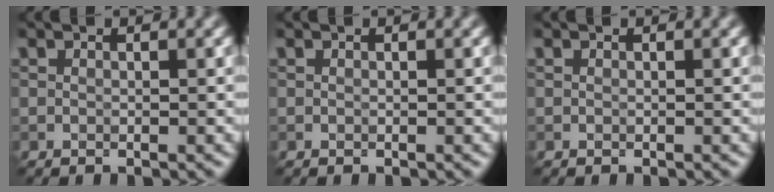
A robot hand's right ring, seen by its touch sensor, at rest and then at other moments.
{"total": 0.0}
{"total": 0.0}